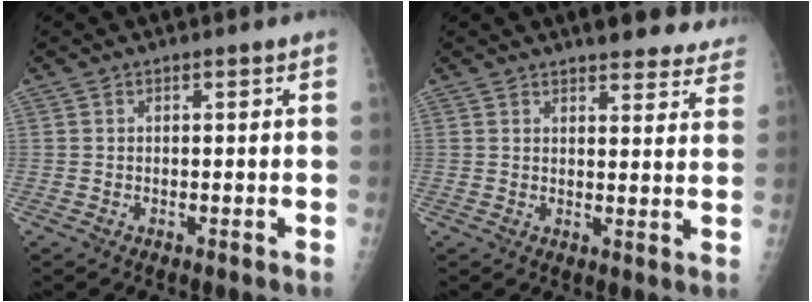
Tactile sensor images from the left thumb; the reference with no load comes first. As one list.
[{"total": 12.6, "force": [11.2, 3.4, 4.7], "torque": [-0.009, -0.051, 0.117]}]